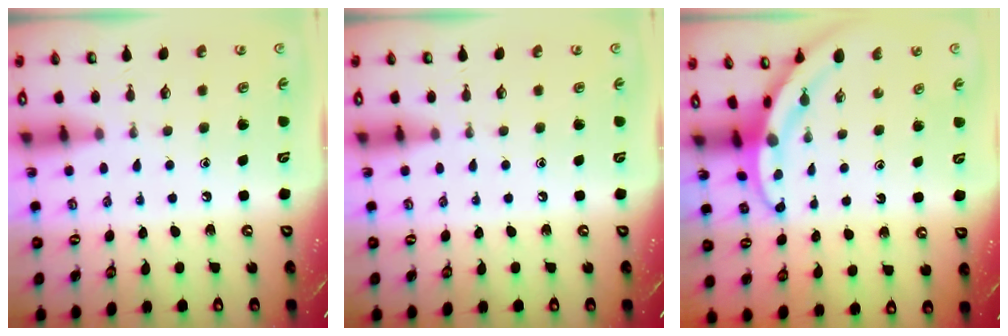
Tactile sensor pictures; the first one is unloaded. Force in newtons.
{"total": 0.0}
{"total": 3.2, "press": 3.2, "slide": 0.3}